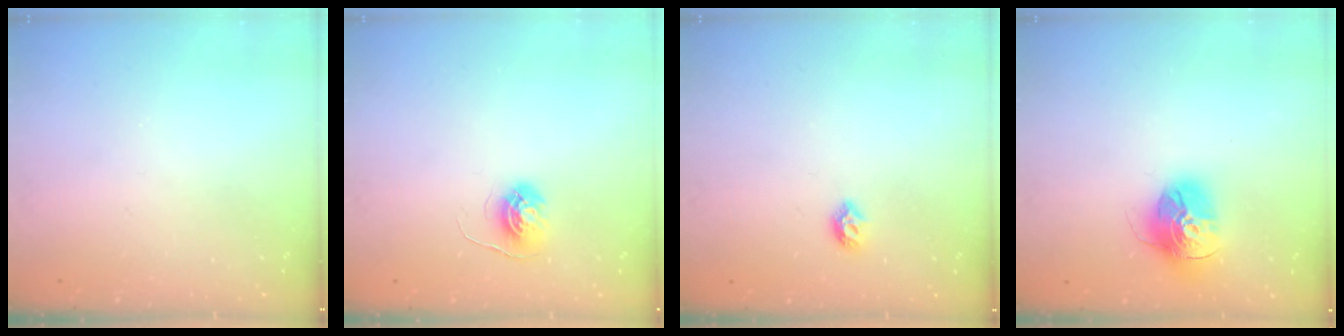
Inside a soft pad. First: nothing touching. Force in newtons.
{"total": 5.6, "press": 5.5, "slide": 0.4}
{"total": 5.5, "press": 5.4, "slide": 1.2}
{"total": 16.4, "press": 16.3, "slide": 1.8}